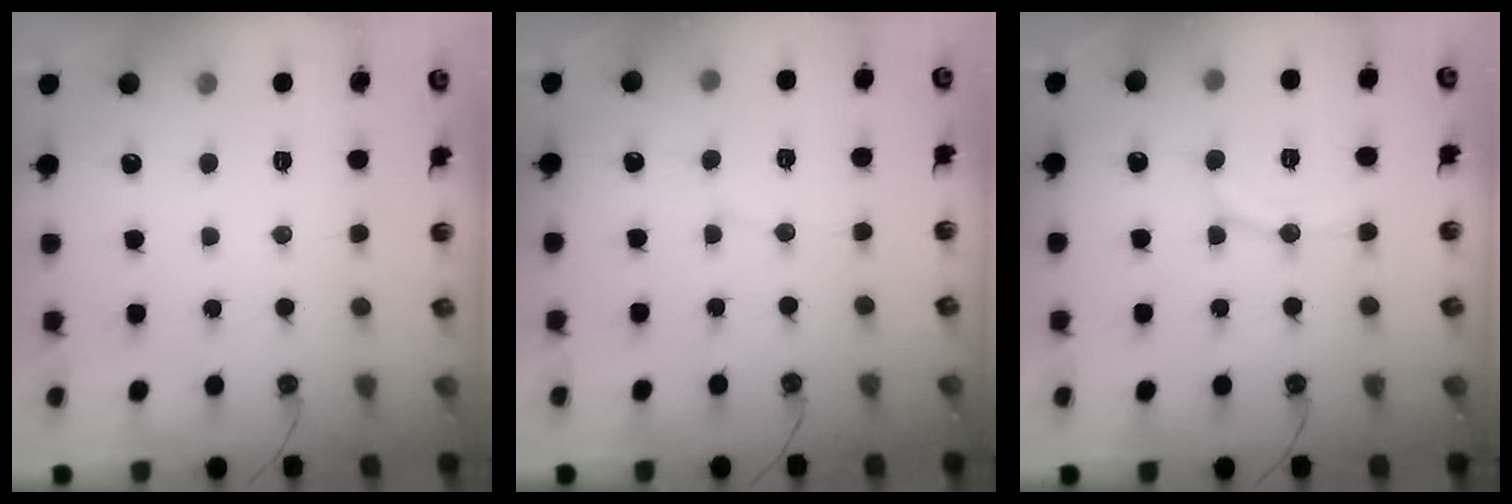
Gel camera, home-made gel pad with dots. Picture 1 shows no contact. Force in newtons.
{"total": 3.5, "press": 3.5, "slide": 0.4}
{"total": 8.3, "press": 8.3, "slide": 0.9}